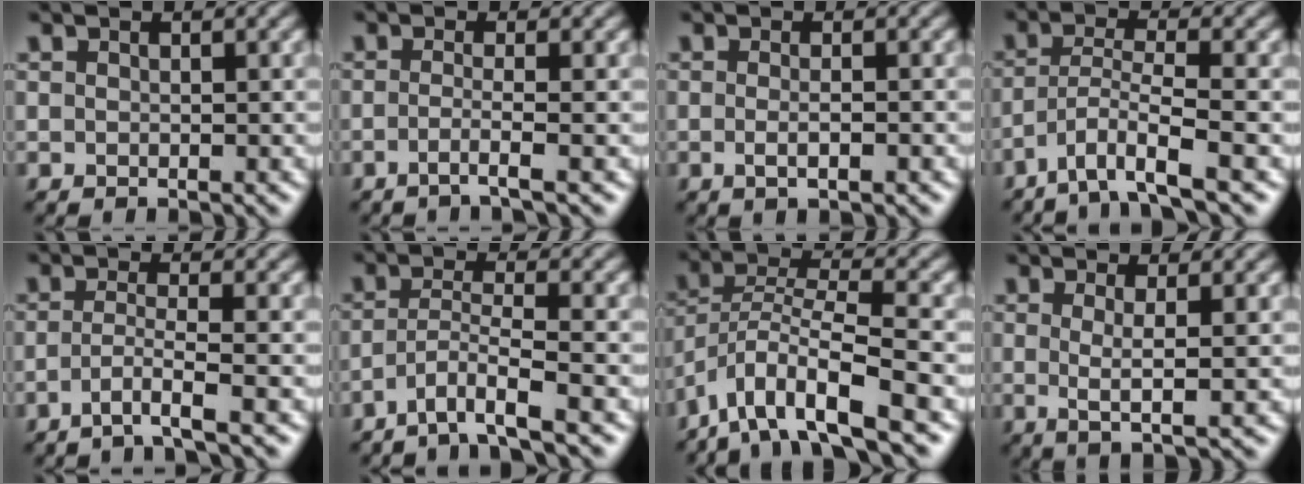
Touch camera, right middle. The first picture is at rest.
{"total": 1.9, "force": [-0.9, 0.3, 1.7], "torque": [-0.022, -0.002, -0.031]}
{"total": 2.2, "force": [-0.3, 0.9, 2.0], "torque": [-0.007, -0.003, -0.011]}
{"total": 4.6, "force": [-3.0, 0.5, 3.5], "torque": [-0.063, 0.002, -0.065]}
{"total": 2.5, "force": [-1.3, 0.1, 2.1], "torque": [-0.037, -0.001, -0.041]}
{"total": 3.5, "force": [-2.3, 0.2, 2.6], "torque": [-0.052, 0.003, -0.054]}
{"total": 8.0, "force": [-5.2, 1.9, 5.8], "torque": [-0.105, 0.005, -0.104]}
{"total": 2.7, "force": [0.3, 0.4, 2.6], "torque": [-0.052, -0.007, 0.004]}